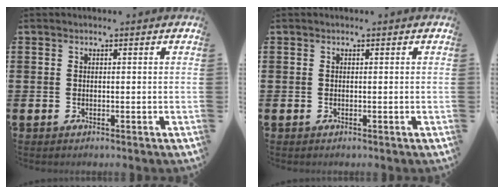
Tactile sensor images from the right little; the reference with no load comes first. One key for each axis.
{"total": 0.0}